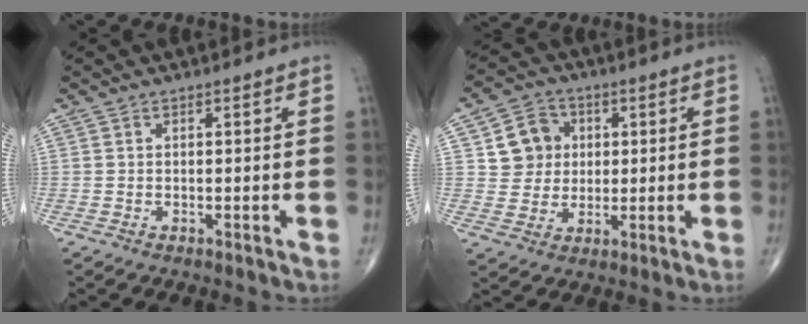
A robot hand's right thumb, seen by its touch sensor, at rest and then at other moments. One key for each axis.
{"total": 8.3, "fx": 1.9, "fy": 7.6, "fz": 2.9, "tx": -0.014, "ty": -0.002, "tz": 0.033}